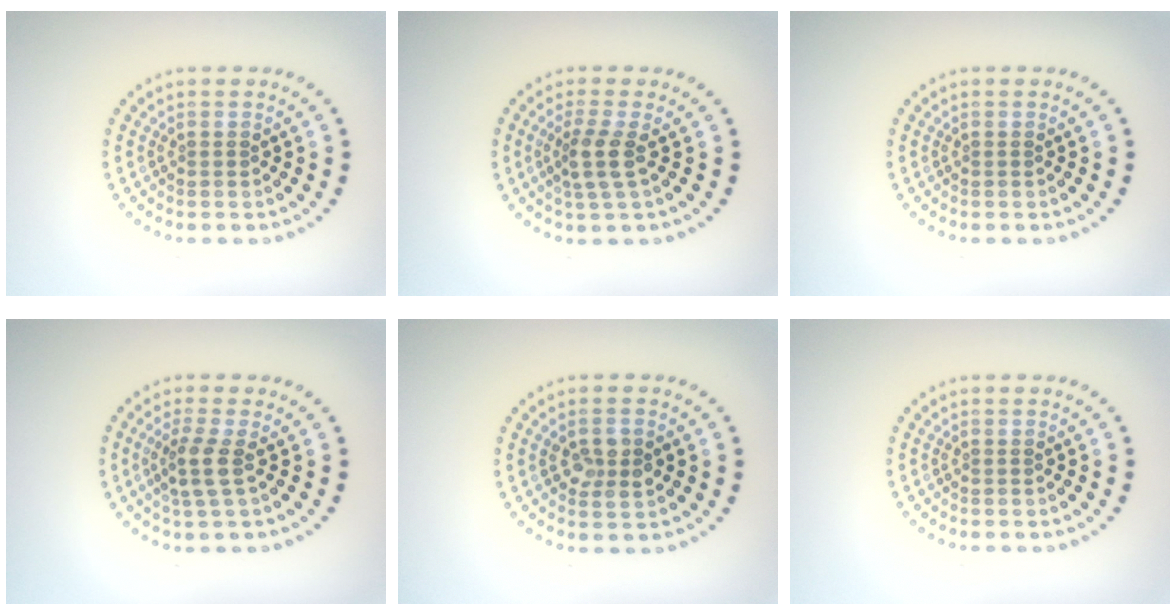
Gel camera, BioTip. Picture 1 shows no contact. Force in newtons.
{"total": 2.4, "press": 1.9, "slide": 1.5}
{"total": 0.0}
{"total": 2.4, "press": 1.9, "slide": 1.5}
{"total": 2.6, "press": 2.6, "slide": 0.0}
{"total": 0.0}